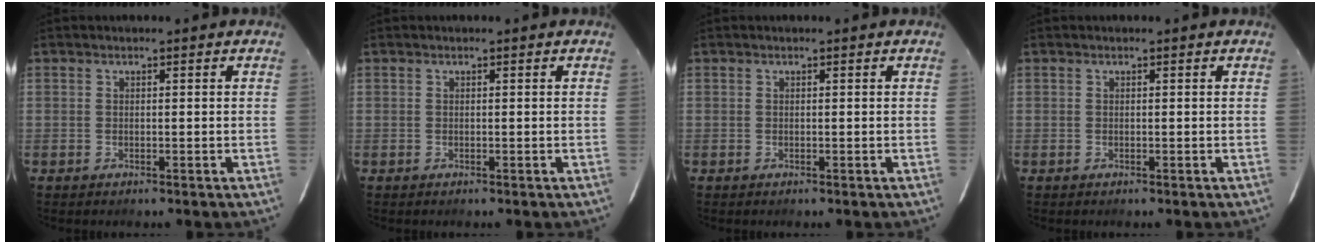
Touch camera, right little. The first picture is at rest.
{"total": 0.0}
{"total": 0.0}
{"total": 0.0}